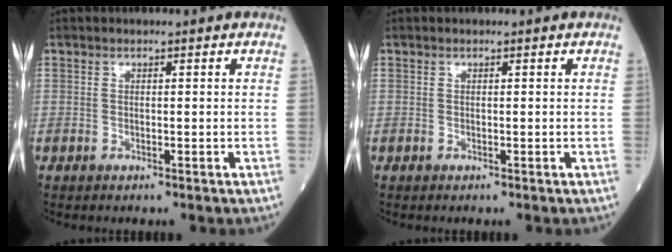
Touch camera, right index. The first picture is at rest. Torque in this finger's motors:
{"motor_torque": [0.05, 0.01, -0.02, -0.01]}